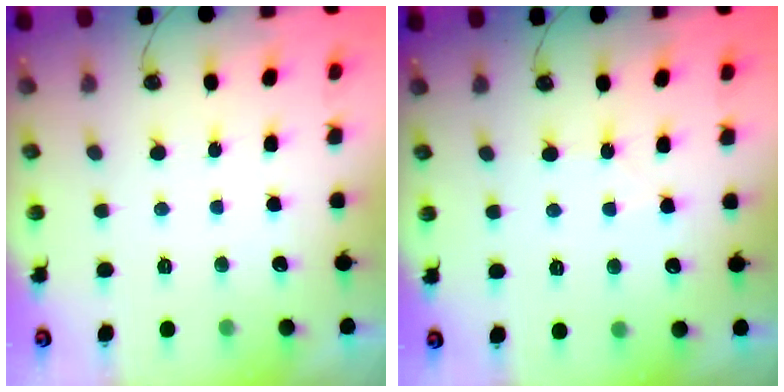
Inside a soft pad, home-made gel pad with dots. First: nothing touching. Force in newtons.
{"total": 4.7, "press": 4.6, "slide": 0.6}